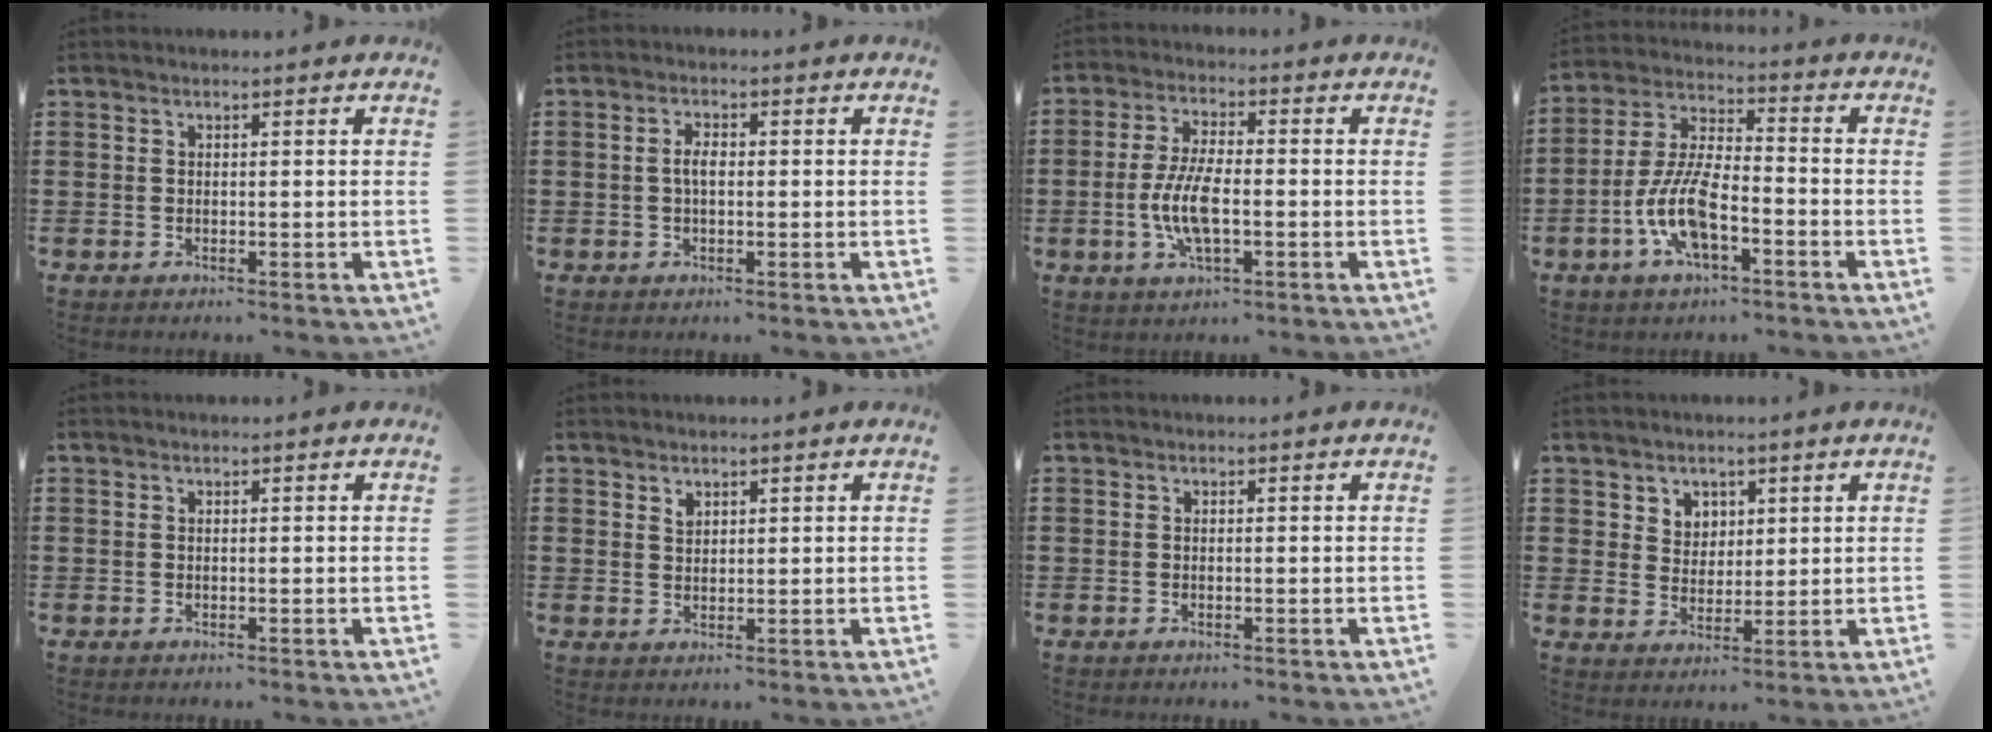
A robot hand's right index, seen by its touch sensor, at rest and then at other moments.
{"total": 2.5, "force": [-0.1, 1.1, 2.3], "torque": [-0.051, 0.001, -0.006]}
{"total": 7.7, "force": [-1.7, 2.7, 7.0], "torque": [-0.160, -0.010, -0.038]}
{"total": 9.7, "force": [-3.8, 3.8, 8.1], "torque": [-0.189, -0.004, -0.076]}
{"total": 0.0}
{"total": 1.4, "force": [1.1, 0.7, 0.3], "torque": [-0.008, 0.001, 0.022]}
{"total": 0.0}
{"total": 3.8, "force": [2.1, 3.1, 0.3], "torque": [-0.014, 0.007, 0.038]}